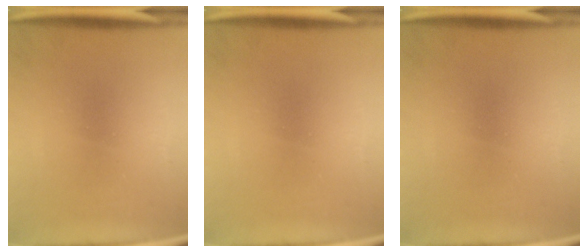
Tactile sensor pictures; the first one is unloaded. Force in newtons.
{"total": 0.0}
{"total": 0.0}